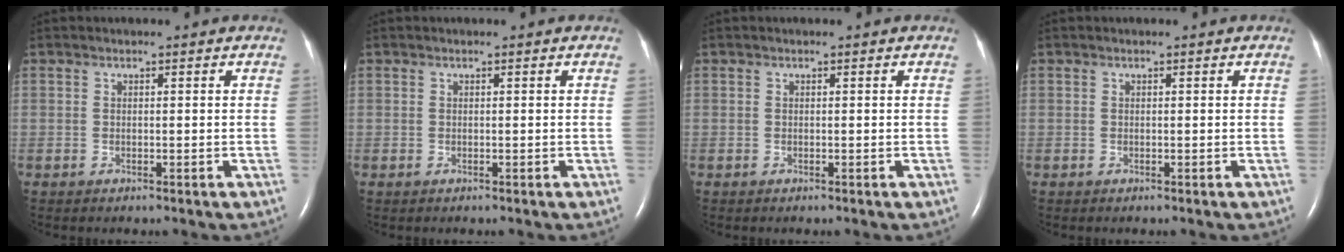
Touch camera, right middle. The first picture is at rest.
{"total": 0.0}
{"total": 0.0}
{"total": 0.0}